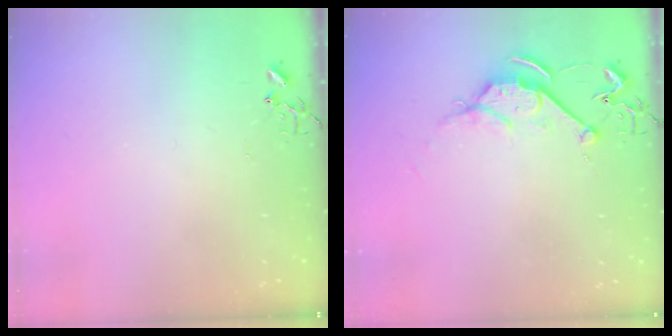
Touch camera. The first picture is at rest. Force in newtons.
{"total": 7.9, "press": 7.8, "slide": 0.9}